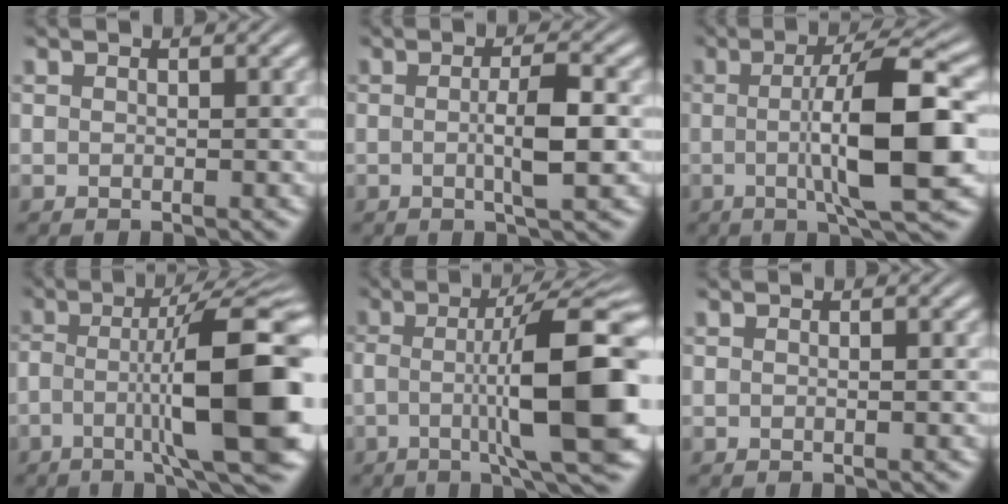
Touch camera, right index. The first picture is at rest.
{"total": 3.4, "force": [-0.5, 0.3, 3.4], "torque": [-0.055, -0.002, -0.014]}
{"total": 9.3, "force": [-0.2, 1.5, 9.2], "torque": [-0.137, 0.007, -0.003]}
{"total": 13.5, "force": [-2.0, 4.1, 12.7], "torque": [-0.176, -0.005, -0.026]}
{"total": 12.8, "force": [-0.7, 3.7, 12.2], "torque": [-0.169, 0.008, -0.010]}
{"total": 0.0}